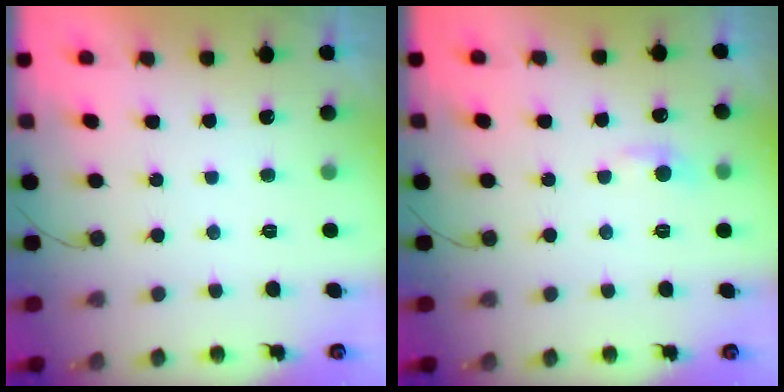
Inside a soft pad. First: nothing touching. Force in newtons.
{"total": 5.4, "press": 5.4, "slide": 0.8}